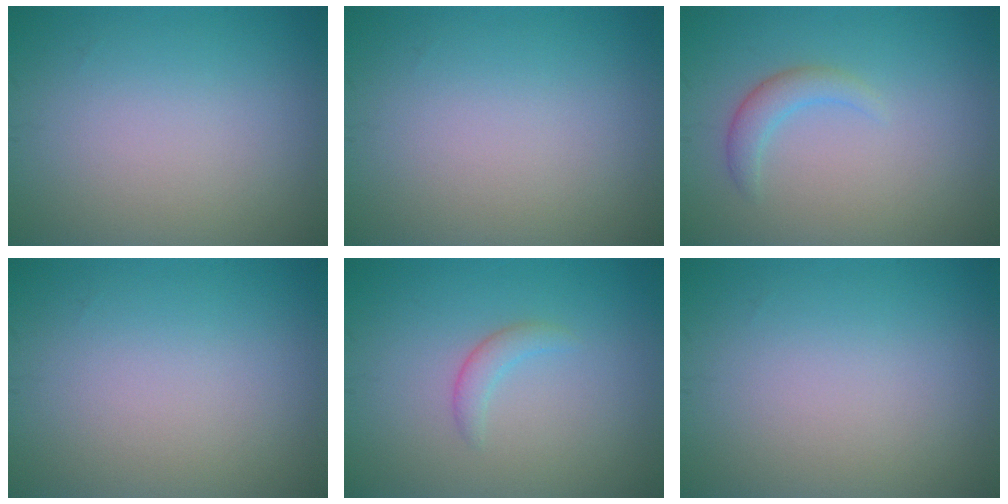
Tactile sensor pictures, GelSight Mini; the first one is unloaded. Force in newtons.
{"total": 0.0}
{"total": 1.9, "press": 1.9, "slide": 0.0}
{"total": 0.0}
{"total": 1.4, "press": 1.4, "slide": 0.2}
{"total": 0.0}